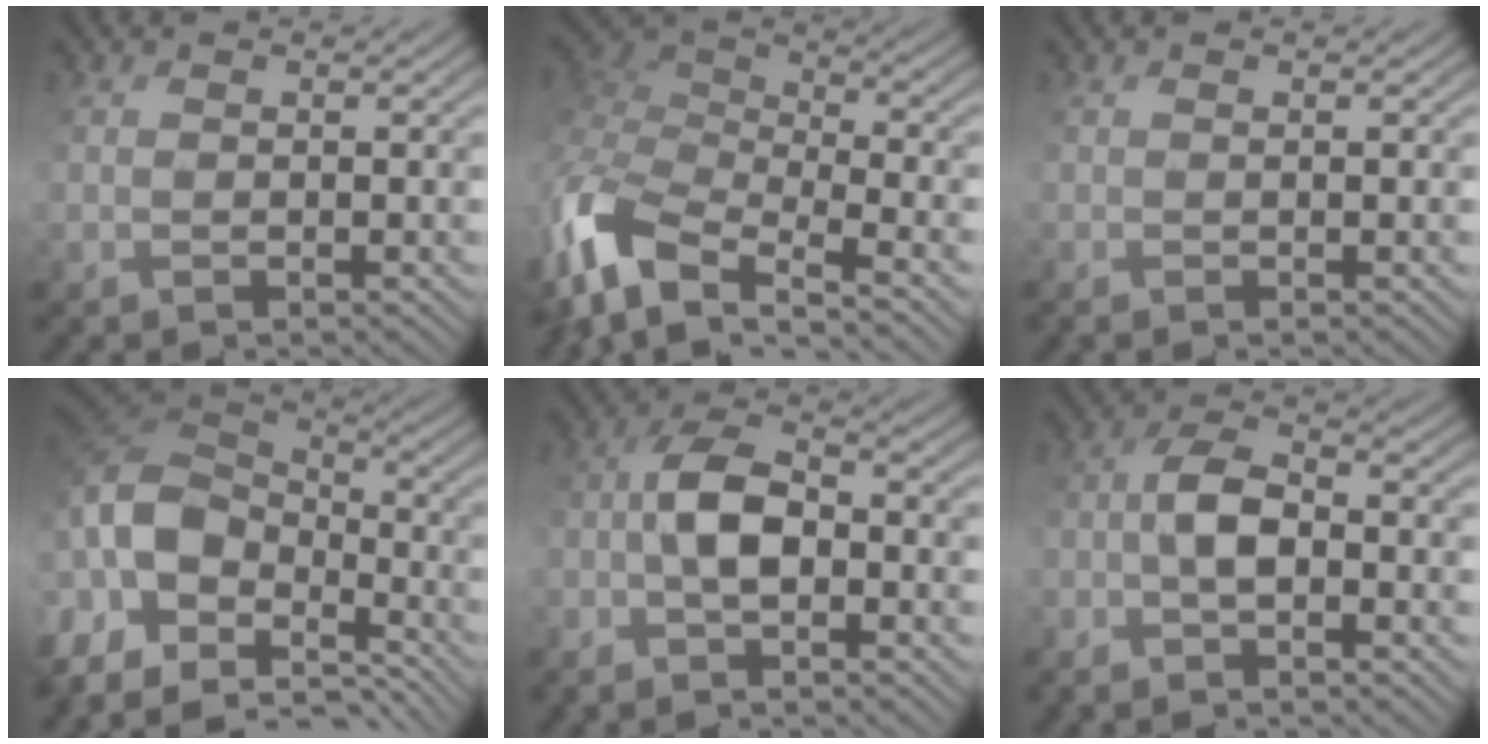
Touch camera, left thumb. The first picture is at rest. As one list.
[{"total": 10.5, "force": [-4.9, 5.5, 7.6], "torque": [-0.182, -0.008, -0.108]}, {"total": 0.0}, {"total": 15.0, "force": [-5.0, 9.4, 10.5], "torque": [-0.277, -0.008, -0.084]}, {"total": 6.4, "force": [-2.3, 2.8, 5.3], "torque": [-0.104, 0.014, -0.059]}, {"total": 5.2, "force": [-2.3, 2.0, 4.2], "torque": [-0.083, 0.009, -0.056]}]